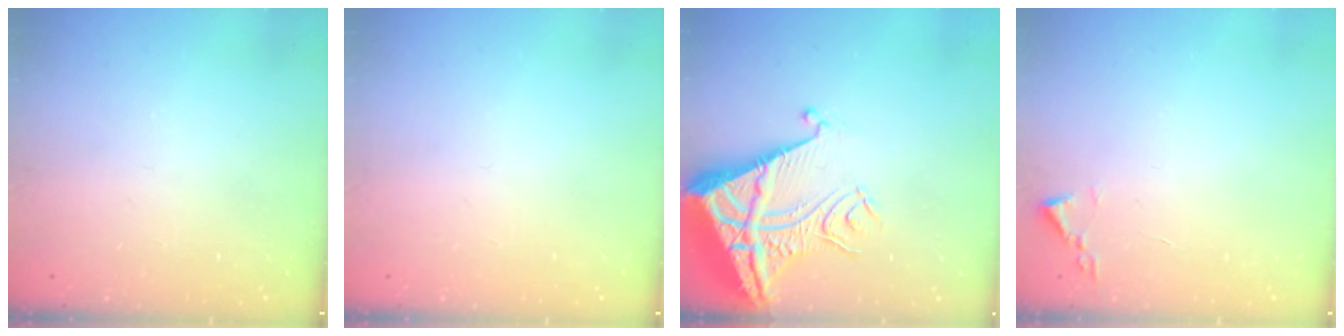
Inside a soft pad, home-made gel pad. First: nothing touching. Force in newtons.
{"total": 0.0}
{"total": 11.5, "press": 11.5, "slide": 1.2}
{"total": 1.9, "press": 1.8, "slide": 0.3}